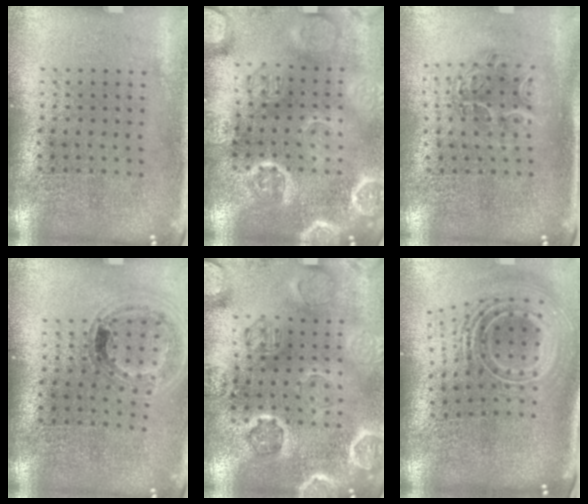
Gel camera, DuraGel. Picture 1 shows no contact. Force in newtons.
{"total": 3.9, "press": 3.9, "slide": 0.4}
{"total": 1.1, "press": 1.1, "slide": 0.2}
{"total": 0.9, "press": 0.9, "slide": 0.1}
{"total": 2.4, "press": 2.4, "slide": 0.2}
{"total": 2.8, "press": 1.8, "slide": 2.2}